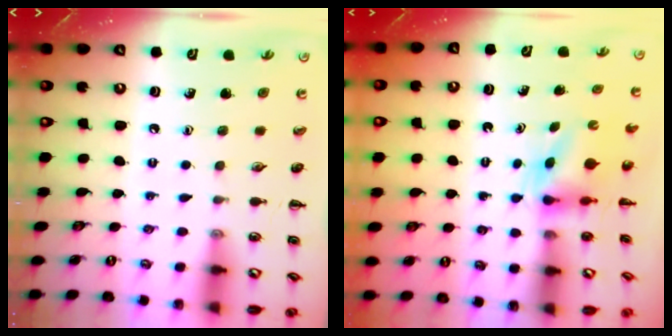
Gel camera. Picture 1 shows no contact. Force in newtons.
{"total": 3.8, "press": 3.8, "slide": 0.7}